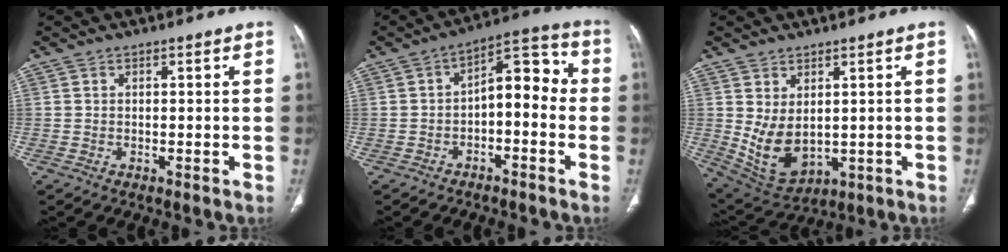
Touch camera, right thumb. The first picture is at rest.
{"total": 9.8, "force": [-1.7, 5.4, 8.0], "torque": [-0.082, 0.050, -0.037]}
{"total": 9.3, "force": [0.6, 5.8, 7.2], "torque": [-0.120, -0.014, 0.042]}